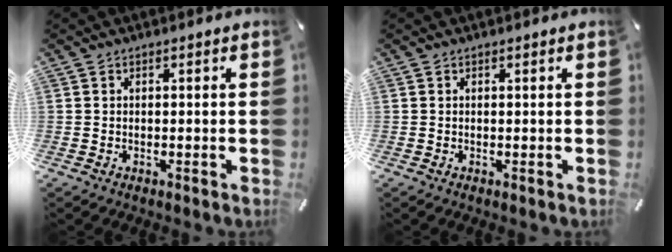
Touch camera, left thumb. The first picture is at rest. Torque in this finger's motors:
{"motor_torque": [0.02, 0.02, -0.06, 0.05, 0.00]}